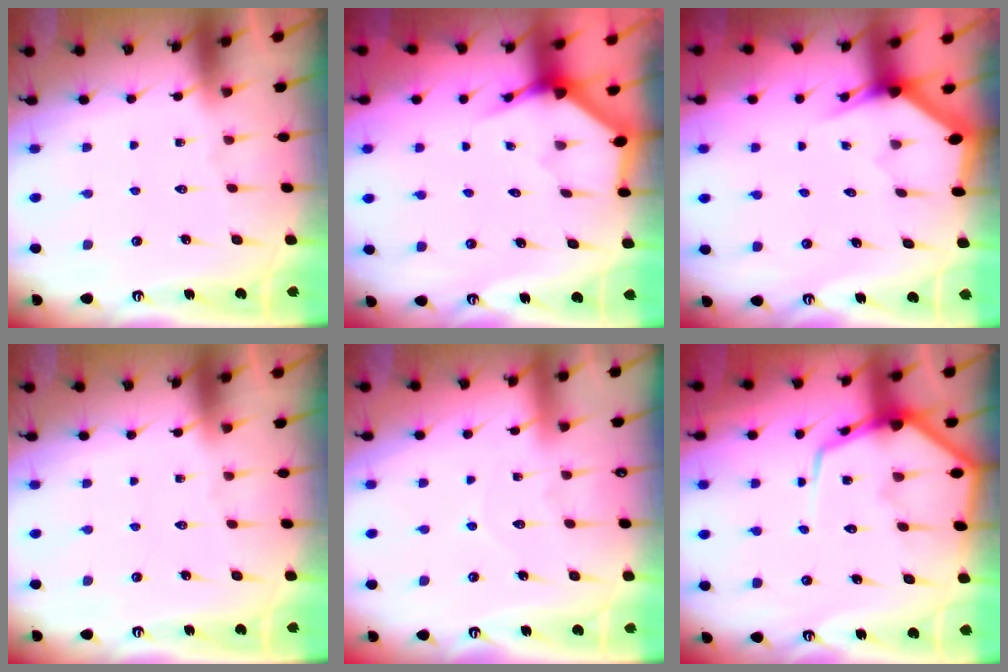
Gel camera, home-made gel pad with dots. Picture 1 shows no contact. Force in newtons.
{"total": 3.6, "press": 3.6, "slide": 0.1}
{"total": 3.1, "press": 3.1, "slide": 0.2}
{"total": 0.0}
{"total": 2.8, "press": 2.8, "slide": 0.3}
{"total": 11.9, "press": 11.8, "slide": 0.8}